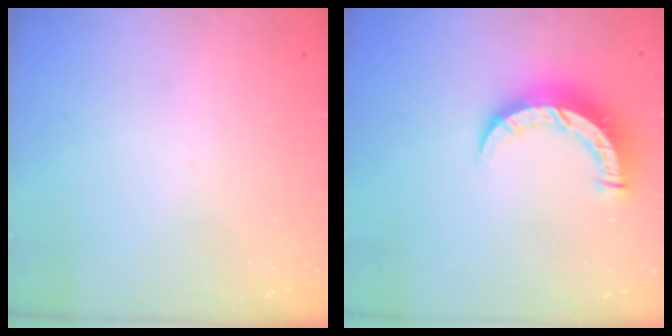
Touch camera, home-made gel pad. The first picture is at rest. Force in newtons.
{"total": 8.9, "press": 8.9, "slide": 0.8}